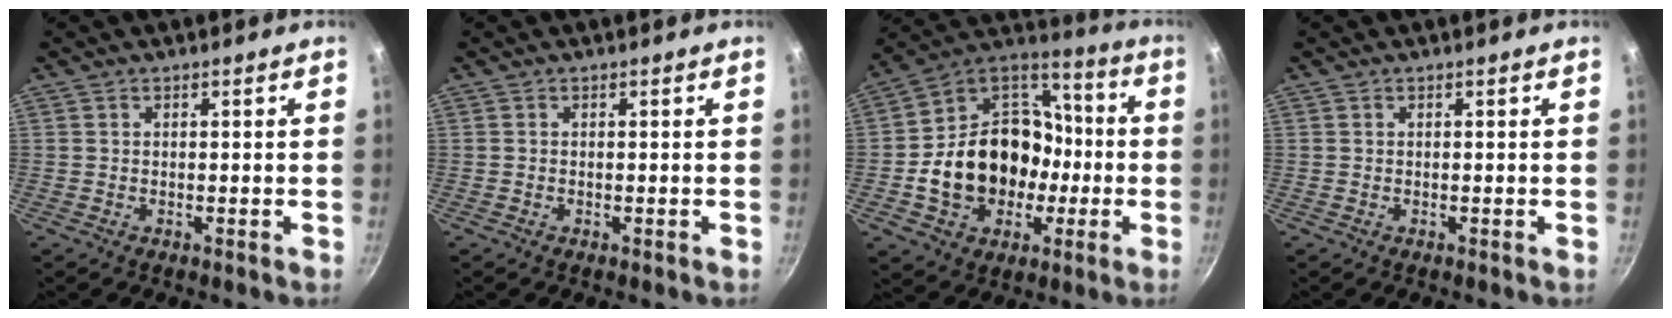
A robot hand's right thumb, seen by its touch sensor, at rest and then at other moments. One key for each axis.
{"total": 0.0}
{"total": 22.5, "fx": -3.8, "fy": 18.0, "fz": 13.0, "tx": -0.191, "ty": 0.062, "tz": -0.051}
{"total": 0.0}